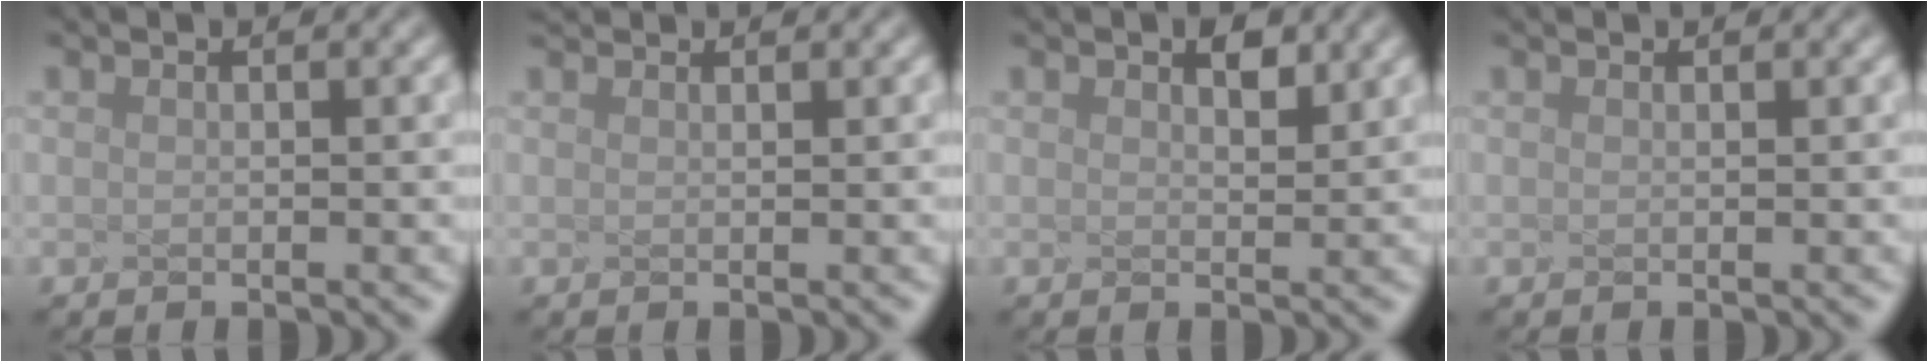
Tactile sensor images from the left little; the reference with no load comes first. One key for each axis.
{"total": 1.3, "fx": 1.2, "fy": 0.3, "fz": 0.5, "tx": 0.000, "ty": 0.015, "tz": 0.005}
{"total": 0.6, "fx": 0.2, "fy": -0.6, "fz": -0.1, "tx": -0.018, "ty": 0.000, "tz": 0.027}
{"total": 0.0}